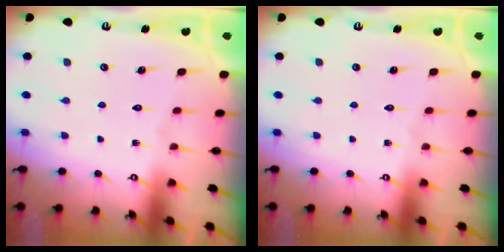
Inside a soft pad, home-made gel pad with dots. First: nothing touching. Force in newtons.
{"total": 0.0}